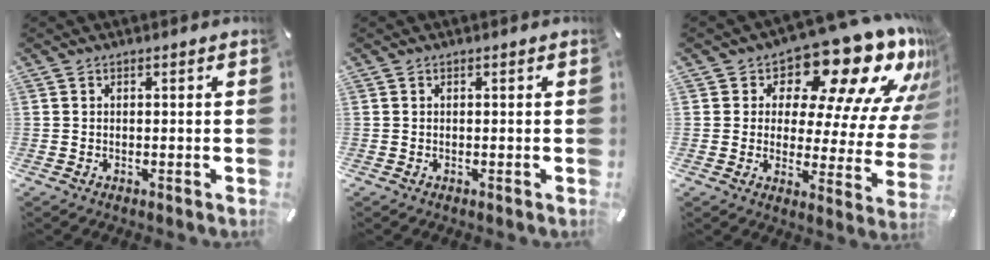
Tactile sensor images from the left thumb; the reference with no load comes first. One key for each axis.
{"total": 0.0}
{"total": 17.9, "fx": 13.0, "fy": 6.9, "fz": 10.2, "tx": -0.139, "ty": -0.115, "tz": 0.208}